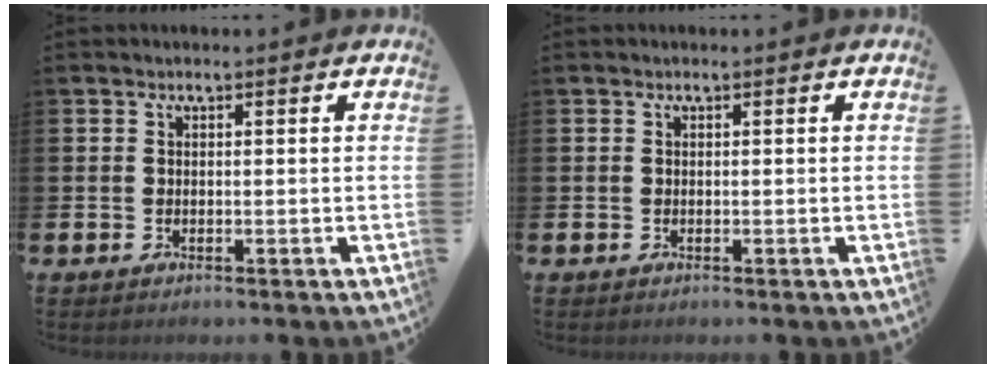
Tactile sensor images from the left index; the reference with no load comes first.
{"total": 0.0}